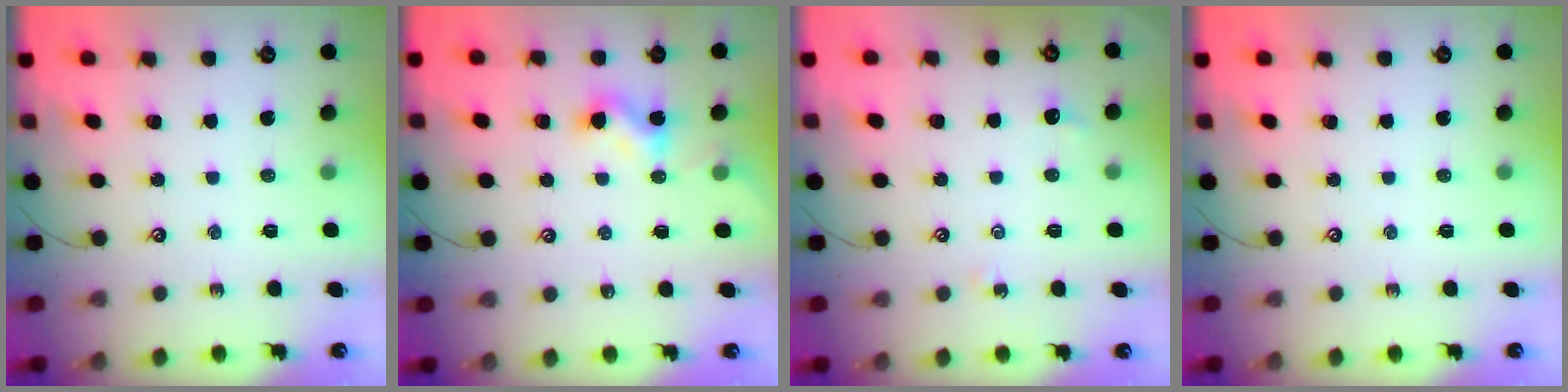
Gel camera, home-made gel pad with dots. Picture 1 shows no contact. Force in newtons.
{"total": 3.2, "press": 3.2, "slide": 0.4}
{"total": 2.5, "press": 2.4, "slide": 0.6}
{"total": 0.0}